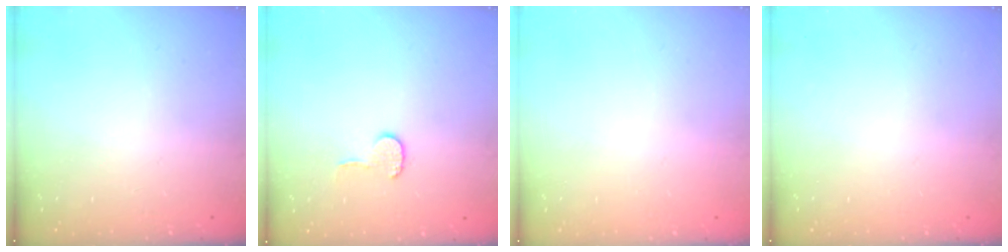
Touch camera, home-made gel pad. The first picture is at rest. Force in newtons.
{"total": 6.4, "press": 6.4, "slide": 0.6}
{"total": 0.6, "press": 0.6, "slide": 0.2}
{"total": 0.0}